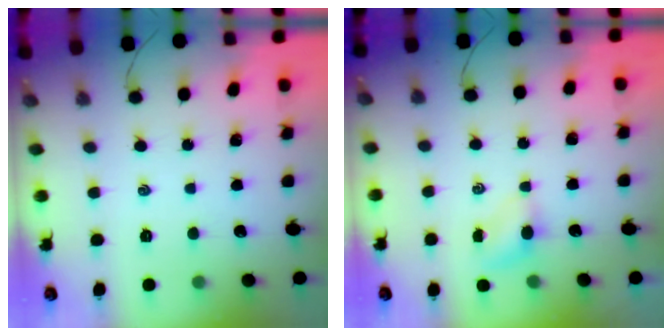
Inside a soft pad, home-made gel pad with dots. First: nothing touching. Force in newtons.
{"total": 4.0, "press": 3.8, "slide": 1.0}